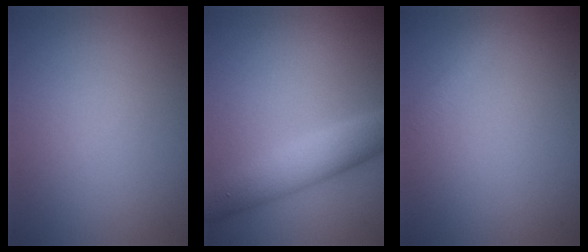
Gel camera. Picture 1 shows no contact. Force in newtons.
{"total": 5.1, "press": 5.1, "slide": 0.1}
{"total": 1.3, "press": 1.3, "slide": 0.1}